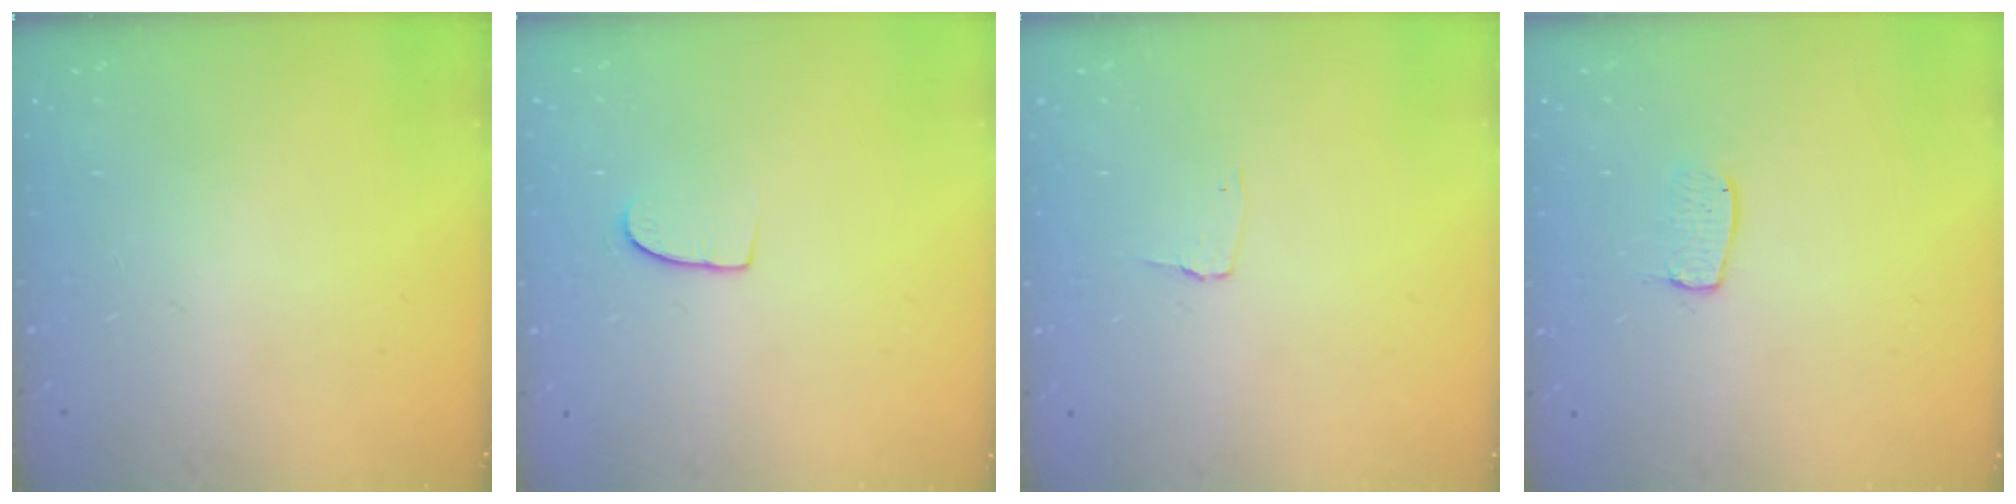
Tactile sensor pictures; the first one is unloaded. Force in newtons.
{"total": 6.8, "press": 6.8, "slide": 0.6}
{"total": 2.7, "press": 2.7, "slide": 0.3}
{"total": 5.7, "press": 5.7, "slide": 0.4}